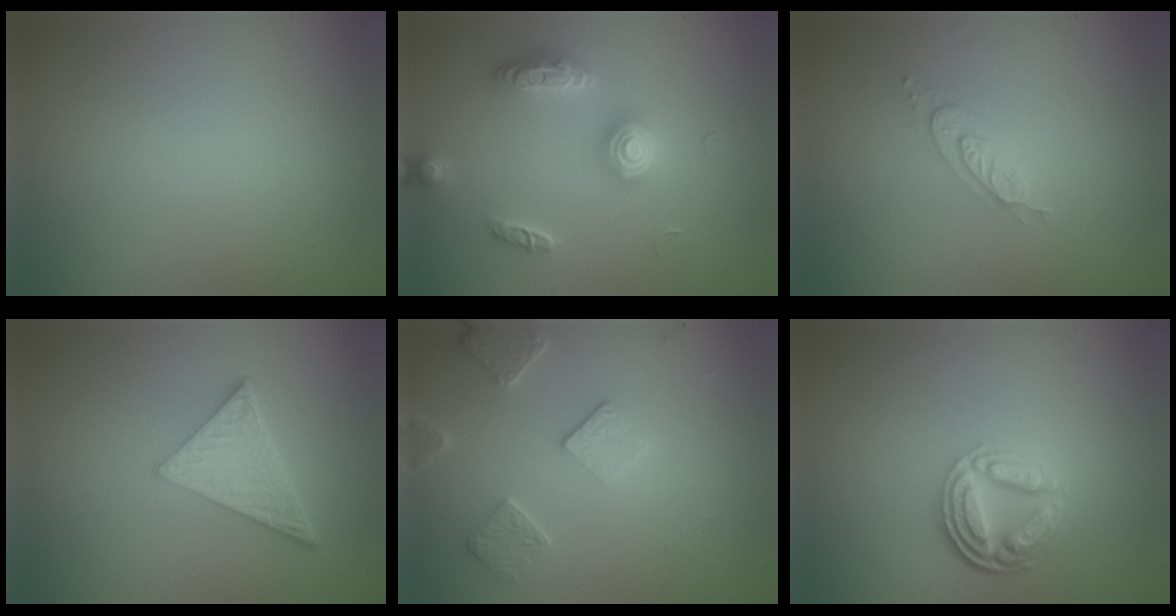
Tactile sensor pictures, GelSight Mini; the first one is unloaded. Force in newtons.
{"total": 3.0, "press": 2.9, "slide": 0.7}
{"total": 2.0, "press": 2.0, "slide": 0.4}
{"total": 5.4, "press": 4.0, "slide": 3.6}
{"total": 2.8, "press": 2.7, "slide": 0.7}
{"total": 4.5, "press": 3.4, "slide": 2.9}